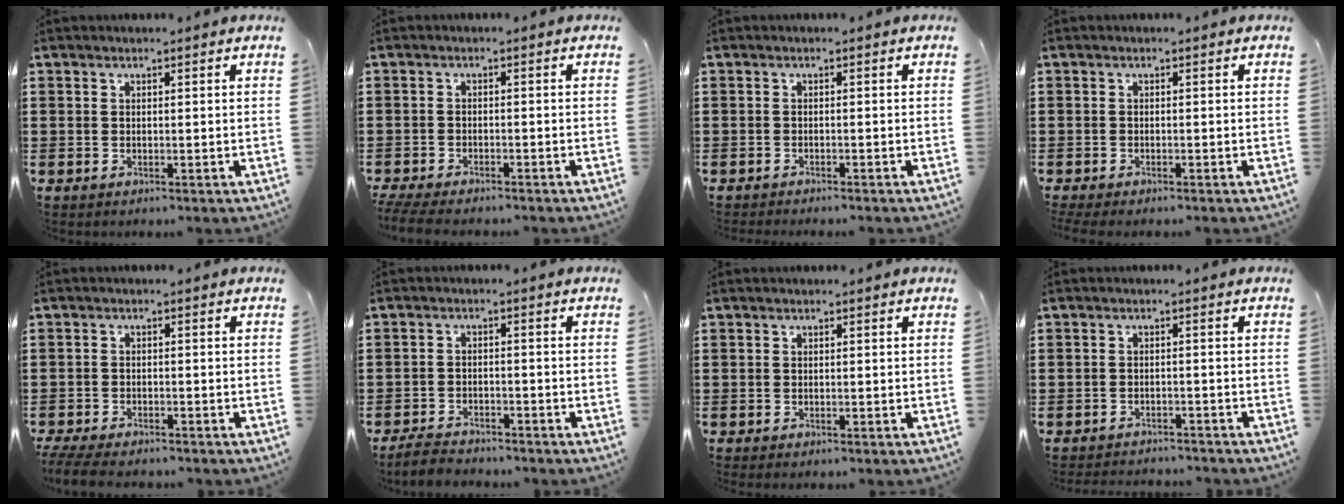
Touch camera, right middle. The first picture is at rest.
{"total": 2.6, "force": [-2.5, 0.3, 0.6], "torque": [-0.027, -0.003, -0.056]}
{"total": 0.7, "force": [-0.7, -0.1, 0.1], "torque": [-0.004, -0.003, -0.013]}
{"total": 0.7, "force": [-0.7, 0.1, 0.2], "torque": [-0.007, -0.003, -0.013]}
{"total": 3.0, "force": [-2.8, 0.3, 0.7], "torque": [-0.028, -0.005, -0.064]}
{"total": 3.5, "force": [-3.4, 0.6, 0.5], "torque": [-0.020, 0.003, -0.074]}
{"total": 0.0}
{"total": 2.1, "force": [-2.1, 0.1, 0.0], "torque": [-0.006, -0.001, -0.046]}